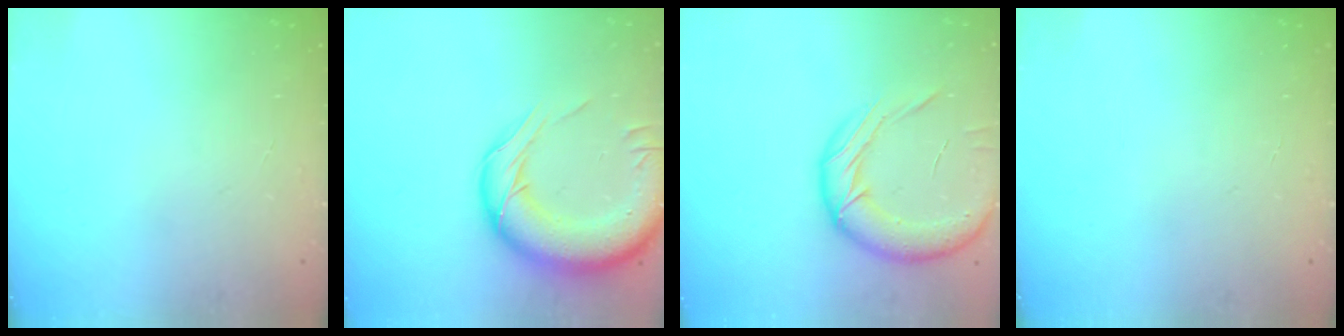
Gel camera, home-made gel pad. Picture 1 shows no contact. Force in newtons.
{"total": 17.0, "press": 16.5, "slide": 4.1}
{"total": 15.4, "press": 15.1, "slide": 3.2}
{"total": 0.0}